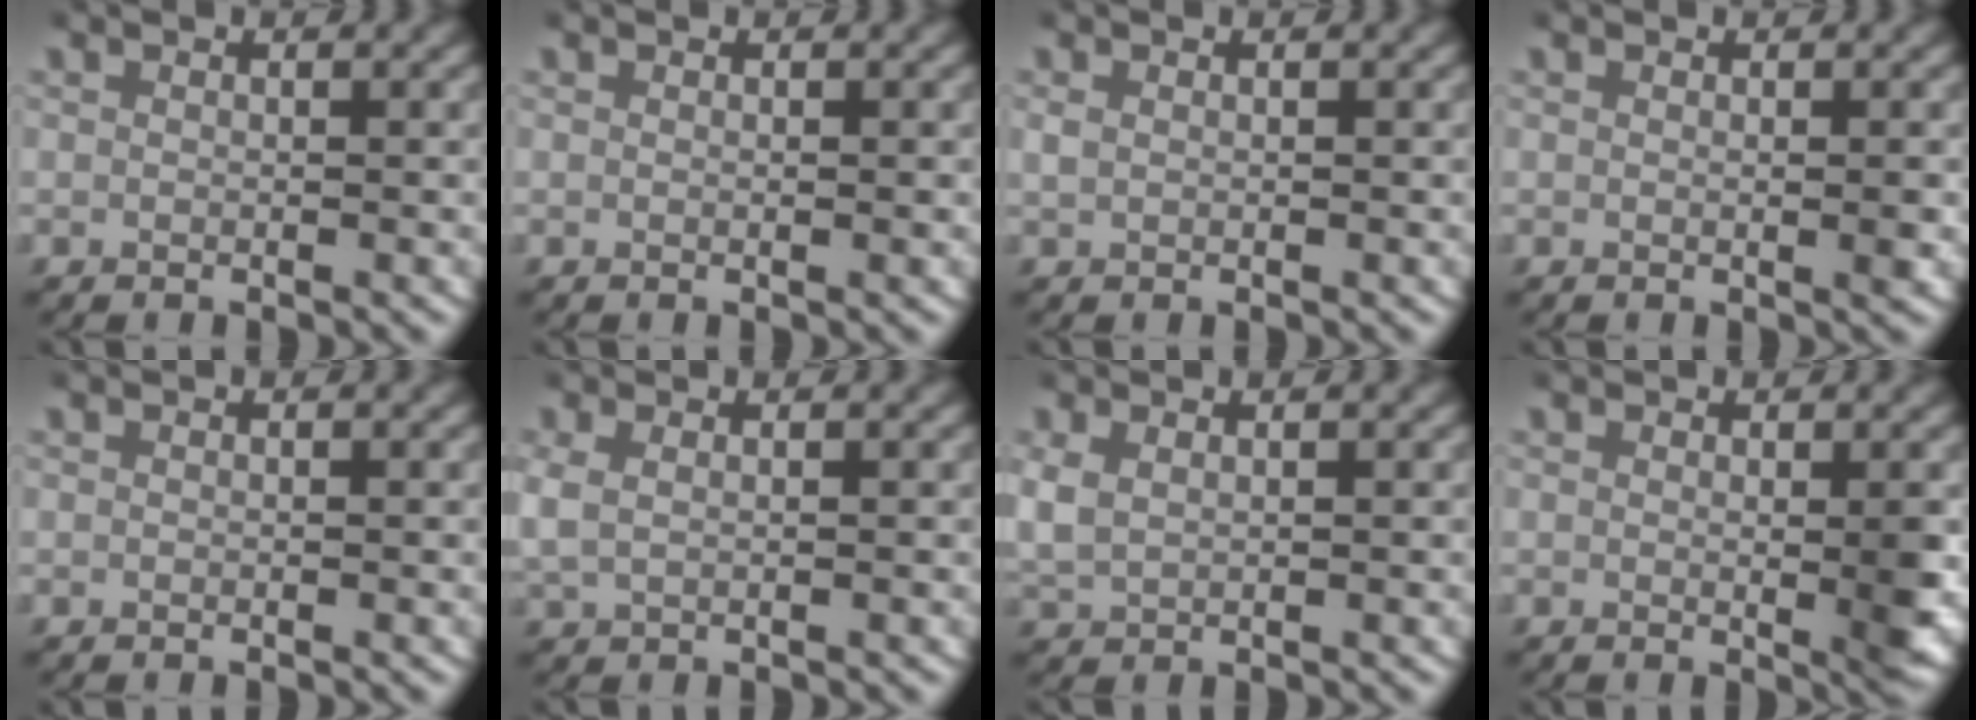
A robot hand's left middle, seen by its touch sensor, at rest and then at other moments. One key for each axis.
{"total": 0.0}
{"total": 0.7, "fx": 0.2, "fy": 0.5, "fz": 0.4, "tx": -0.013, "ty": 0.001, "tz": 0.005}
{"total": 0.8, "fx": 0.1, "fy": 0.0, "fz": 0.8, "tx": -0.009, "ty": -0.004, "tz": 0.001}
{"total": 0.0}
{"total": 2.4, "fx": 0.5, "fy": 1.6, "fz": 1.6, "tx": -0.052, "ty": -0.001, "tz": 0.014}
{"total": 2.9, "fx": 0.8, "fy": 2.2, "fz": 1.6, "tx": -0.049, "ty": -0.004, "tz": 0.022}
{"total": 2.2, "fx": 0.2, "fy": 0.3, "fz": 2.2, "tx": -0.031, "ty": -0.012, "tz": 0.004}